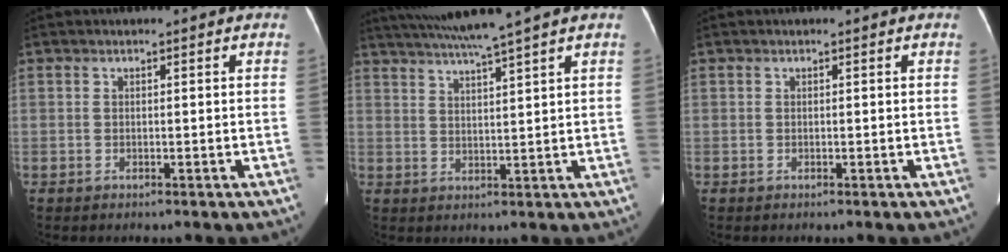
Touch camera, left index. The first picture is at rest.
{"total": 9.0, "force": [7.6, -2.0, 4.3], "torque": [-0.074, 0.009, 0.121]}
{"total": 0.0}